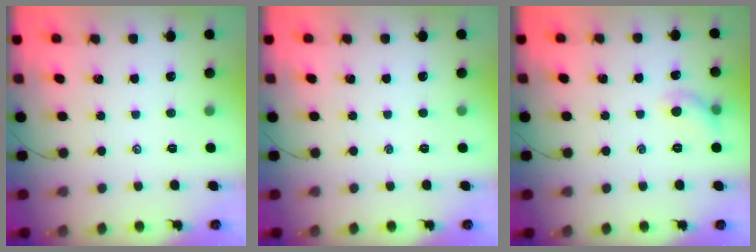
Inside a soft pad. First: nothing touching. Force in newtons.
{"total": 0.0}
{"total": 5.6, "press": 5.5, "slide": 1.0}